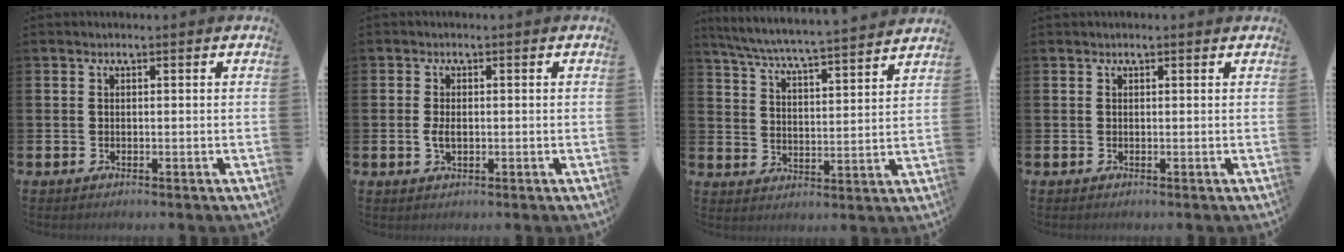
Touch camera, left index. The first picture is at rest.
{"total": 2.1, "force": [-0.2, 1.2, 1.7], "torque": [-0.031, 0.003, -0.005]}
{"total": 6.7, "force": [6.4, -0.2, 1.8], "torque": [-0.064, -0.050, 0.110]}
{"total": 0.0}